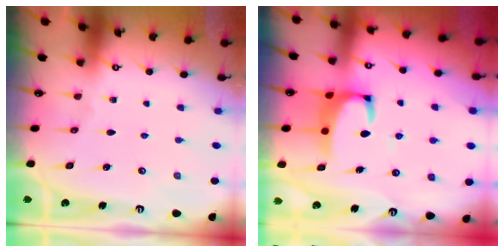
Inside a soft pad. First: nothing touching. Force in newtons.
{"total": 4.6, "press": 4.5, "slide": 0.6}